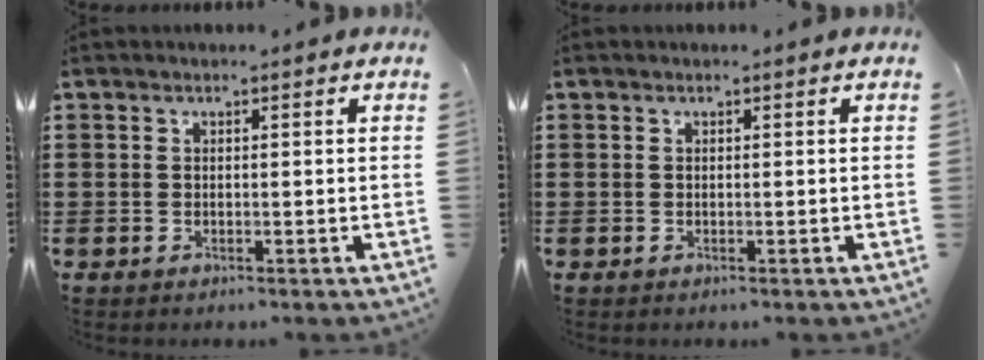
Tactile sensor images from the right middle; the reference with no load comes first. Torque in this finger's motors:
{"motor_torque": [1.01, -1.13, 0.00, 0.00]}